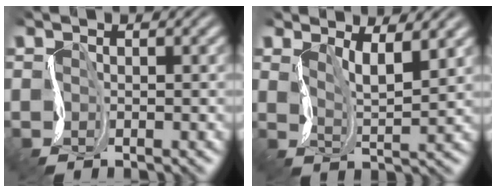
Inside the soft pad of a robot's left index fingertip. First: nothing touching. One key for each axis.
{"total": 3.4, "fx": 1.7, "fy": 1.0, "fz": 2.8, "tx": -0.060, "ty": -0.011, "tz": 0.026}